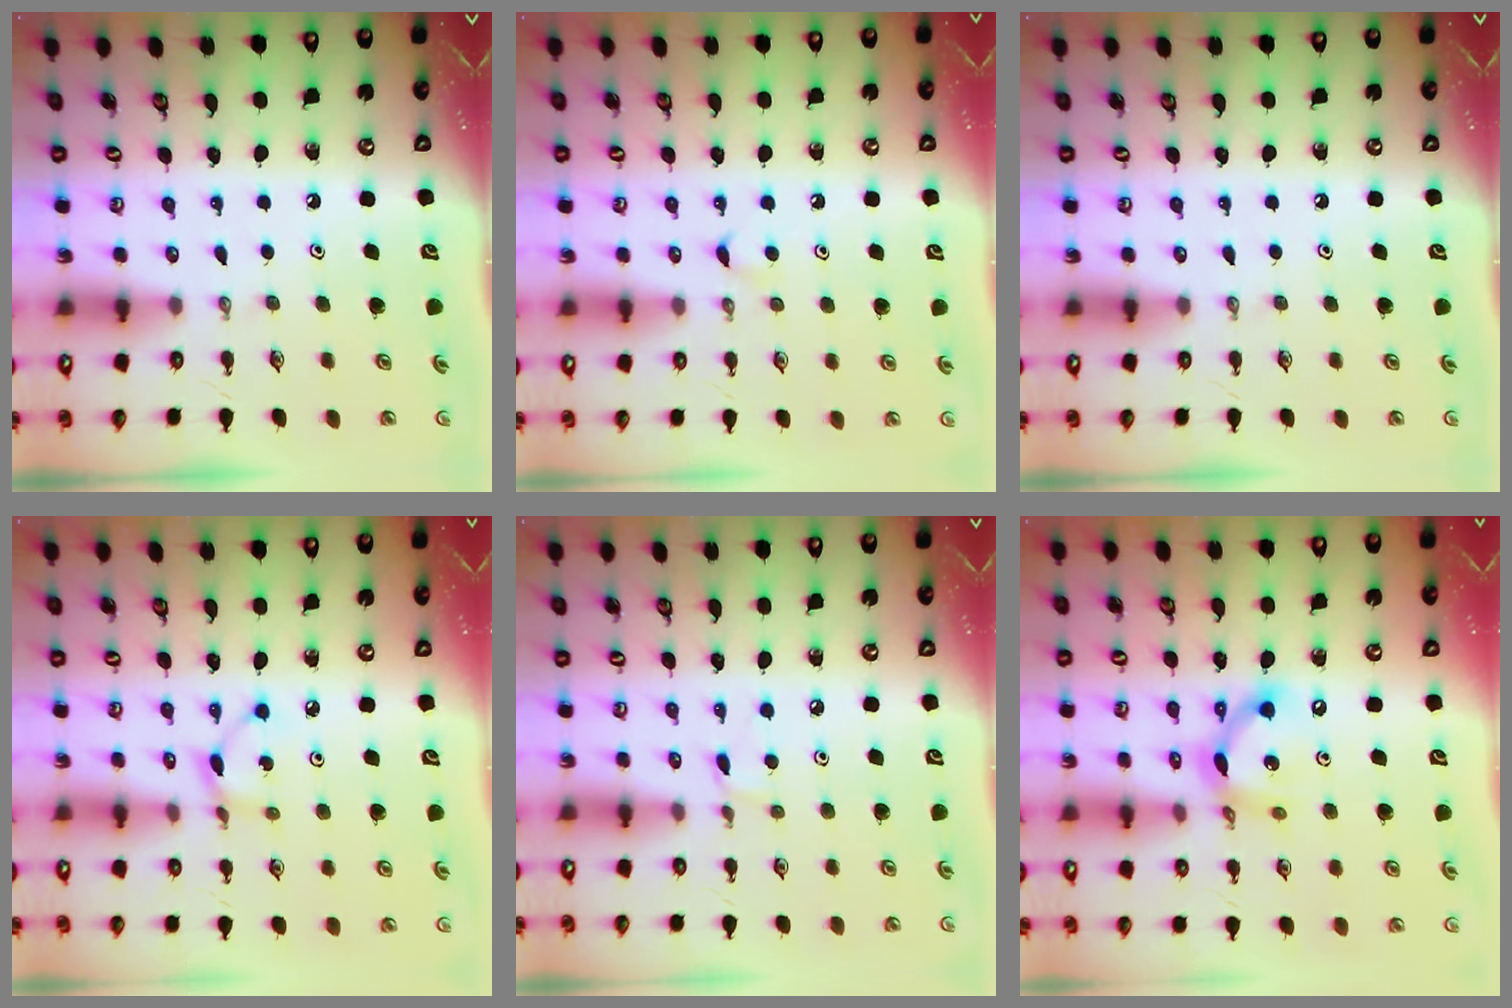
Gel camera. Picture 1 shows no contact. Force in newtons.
{"total": 3.7, "press": 3.6, "slide": 0.5}
{"total": 0.0}
{"total": 2.9, "press": 2.9, "slide": 0.1}
{"total": 4.0, "press": 4.0, "slide": 0.4}
{"total": 13.0, "press": 13.0, "slide": 0.6}